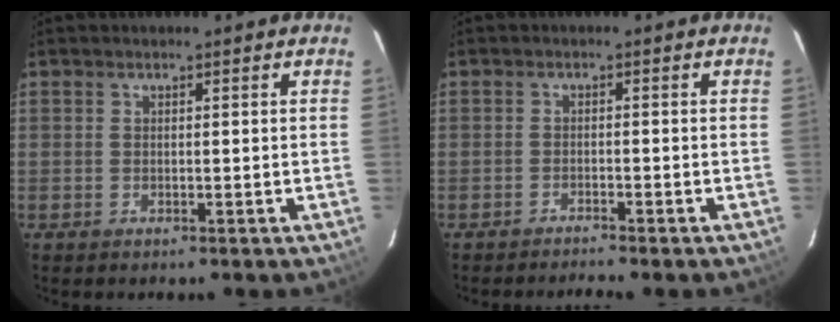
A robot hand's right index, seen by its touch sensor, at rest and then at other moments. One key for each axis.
{"total": 2.6, "fx": -2.5, "fy": -0.3, "fz": 0.6, "tx": -0.021, "ty": -0.006, "tz": -0.041}